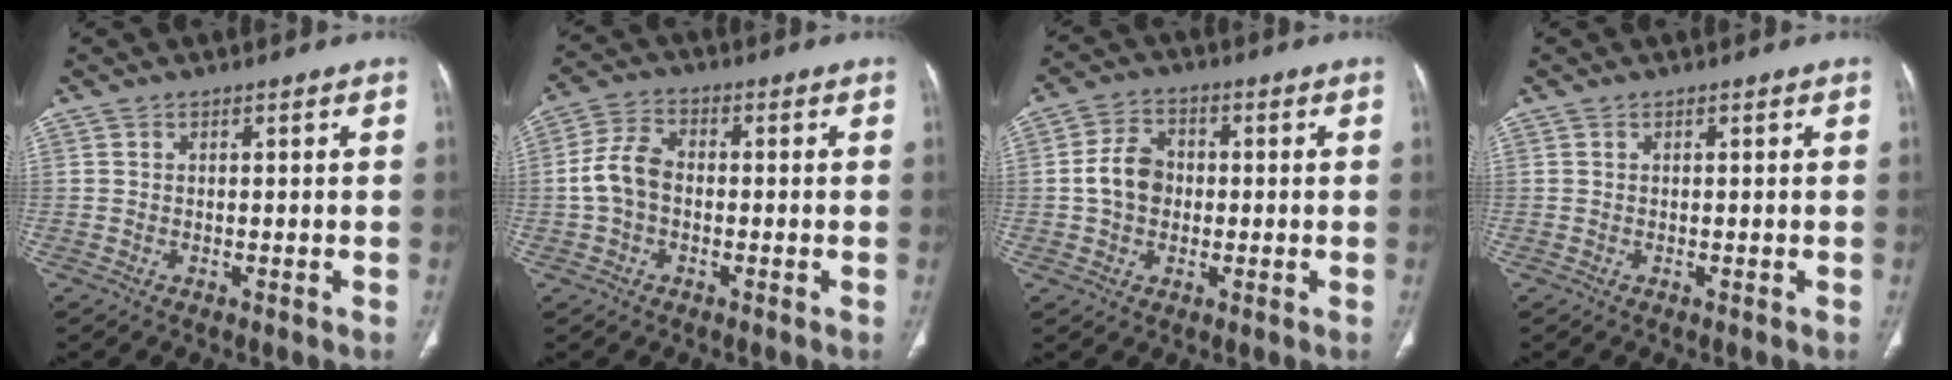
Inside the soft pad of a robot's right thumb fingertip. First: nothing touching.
{"total": 7.0, "force": [-0.7, 4.8, 5.0], "torque": [-0.100, 0.021, -0.021]}
{"total": 7.2, "force": [-0.2, 5.6, 4.5], "torque": [-0.067, 0.016, -0.011]}
{"total": 0.0}